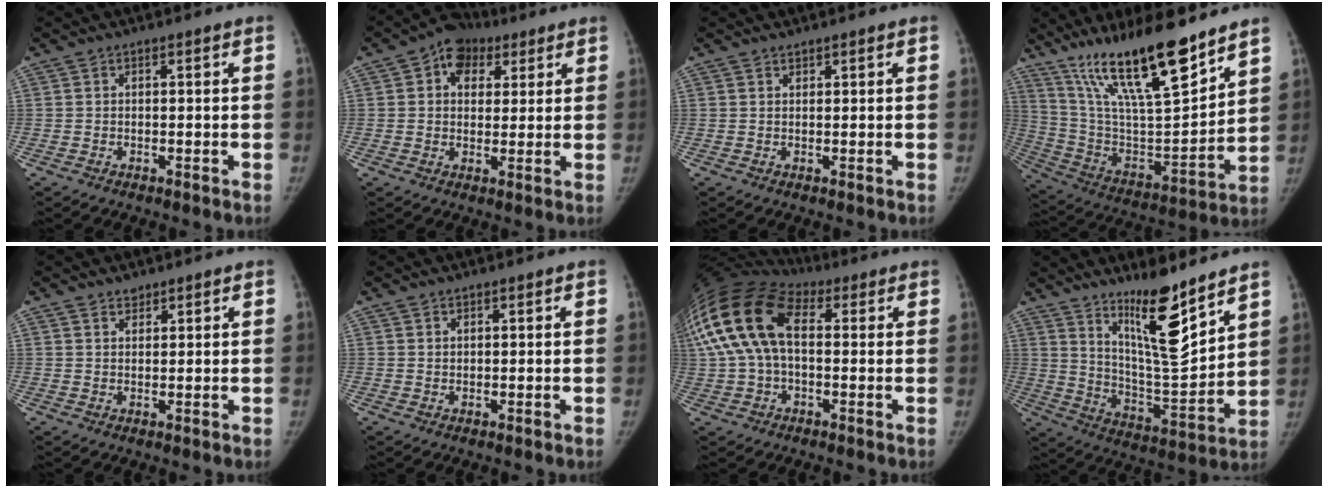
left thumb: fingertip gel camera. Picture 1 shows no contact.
{"total": 9.0, "force": [4.1, 6.6, 4.5], "torque": [-0.033, -0.002, 0.060]}
{"total": 0.7, "force": [0.7, 0.3, 0.0], "torque": [0.002, -0.006, 0.011]}
{"total": 24.3, "force": [17.0, 4.9, 16.7], "torque": [-0.267, -0.072, 0.306]}
{"total": 2.0, "force": [1.6, 1.1, 0.3], "torque": [0.006, -0.012, 0.025]}
{"total": 0.9, "force": [0.8, 0.5, 0.2], "torque": [0.006, -0.005, 0.010]}
{"total": 18.3, "force": [3.5, 10.8, 14.4], "torque": [-0.308, 0.043, 0.053]}
{"total": 15.5, "force": [10.9, 2.9, 10.6], "torque": [-0.152, -0.094, 0.197]}